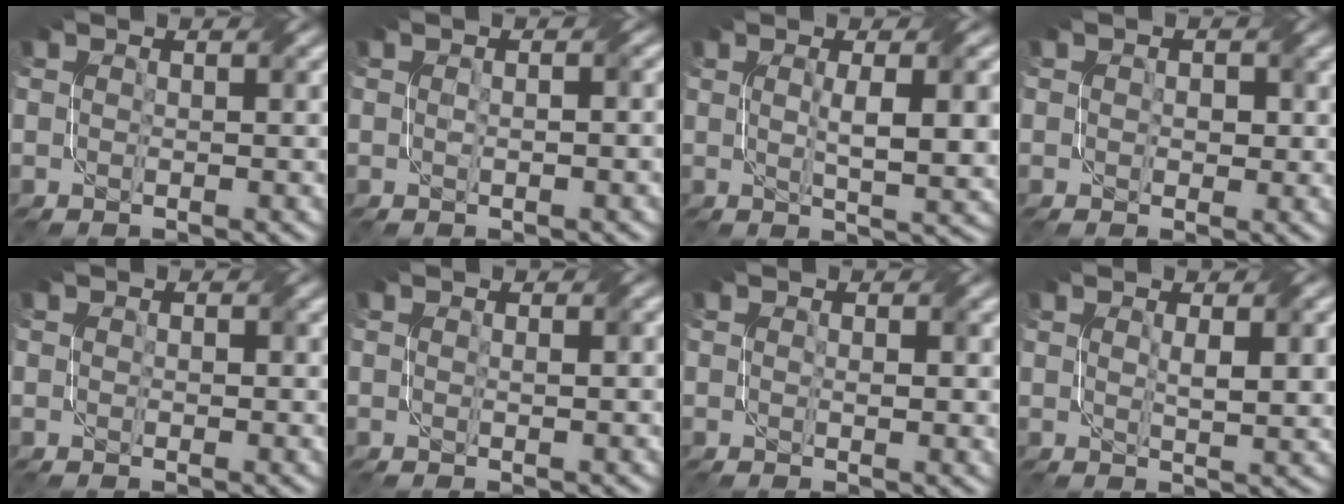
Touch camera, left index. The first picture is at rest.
{"total": 1.5, "force": [0.0, 0.5, 1.4], "torque": [-0.027, 0.000, 0.001]}
{"total": 5.6, "force": [0.6, 1.2, 5.4], "torque": [-0.084, 0.002, 0.014]}
{"total": 1.7, "force": [0.4, 1.1, 1.2], "torque": [-0.016, -0.001, 0.005]}
{"total": 1.1, "force": [0.4, 0.6, 0.8], "torque": [-0.012, 0.000, 0.007]}
{"total": 1.0, "force": [0.1, 0.0, 1.0], "torque": [-0.013, 0.002, 0.000]}
{"total": 1.6, "force": [0.2, 0.6, 1.5], "torque": [-0.025, -0.004, 0.006]}
{"total": 2.9, "force": [0.8, 0.5, 2.8], "torque": [-0.049, 0.000, 0.017]}